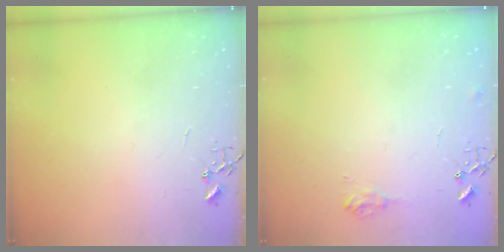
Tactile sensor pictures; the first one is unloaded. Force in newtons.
{"total": 7.2, "press": 7.1, "slide": 0.9}